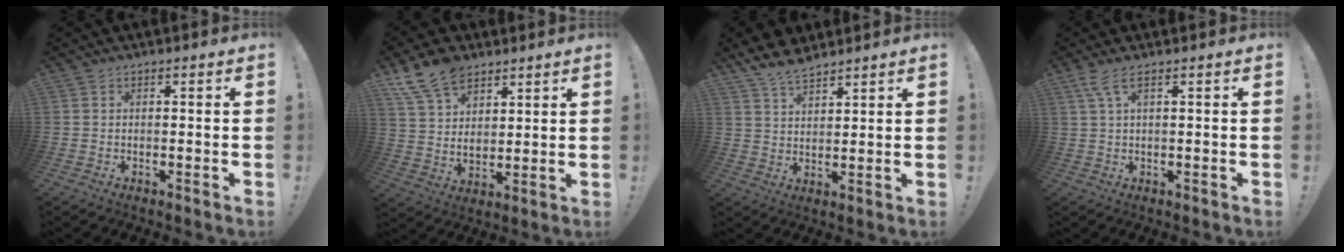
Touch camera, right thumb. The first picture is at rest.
{"total": 12.7, "force": [8.8, 7.5, 5.2], "torque": [-0.100, -0.048, 0.170]}
{"total": 7.4, "force": [6.3, 2.6, 3.0], "torque": [-0.057, -0.030, 0.118]}
{"total": 4.0, "force": [1.9, 0.9, 3.4], "torque": [-0.069, -0.003, 0.033]}